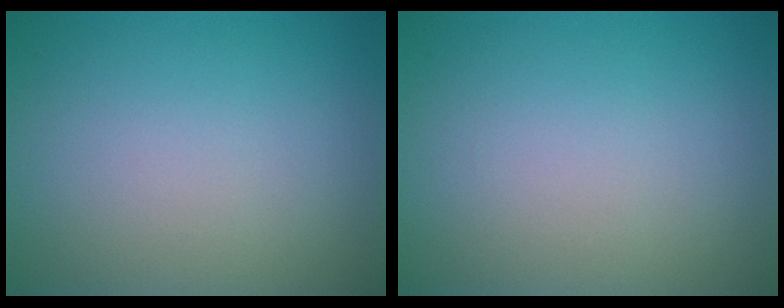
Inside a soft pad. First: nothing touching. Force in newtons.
{"total": 0.0}